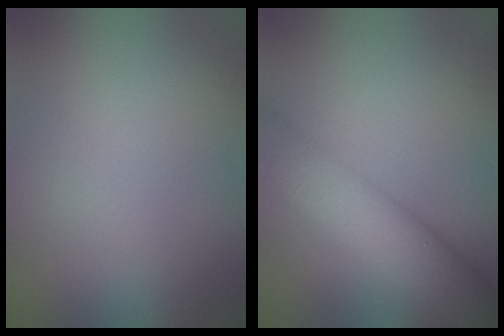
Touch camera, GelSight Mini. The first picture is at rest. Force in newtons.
{"total": 8.3, "press": 8.3, "slide": 0.5}